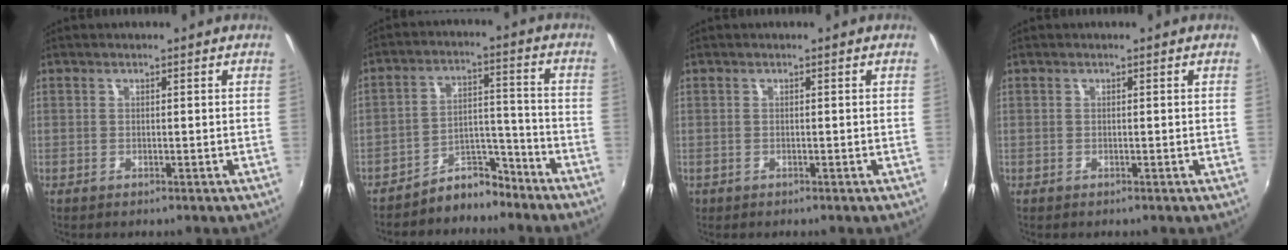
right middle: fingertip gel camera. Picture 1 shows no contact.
{"total": 7.1, "force": [-6.4, 2.9, 1.1], "torque": [-0.013, 0.038, -0.101]}
{"total": 0.6, "force": [-0.3, 0.5, 0.1], "torque": [-0.002, -0.003, -0.005]}
{"total": 0.0}